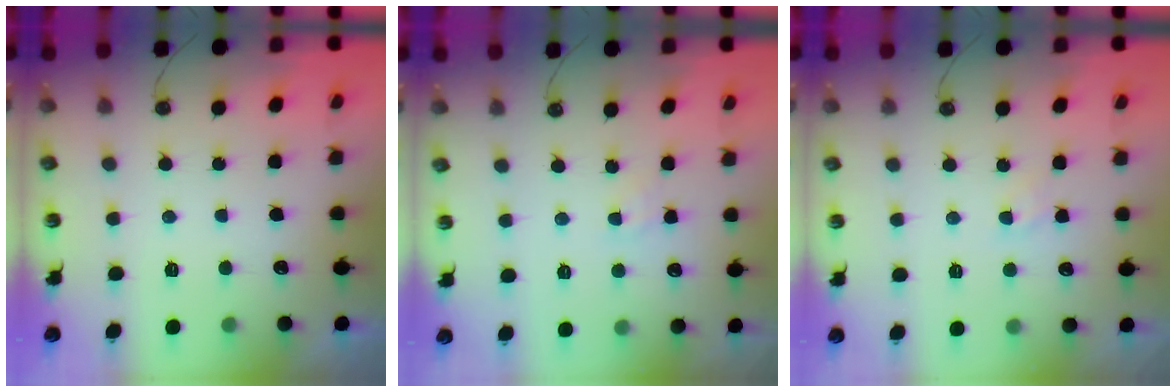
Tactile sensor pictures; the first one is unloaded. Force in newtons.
{"total": 4.2, "press": 4.1, "slide": 0.5}
{"total": 3.9, "press": 3.9, "slide": 0.6}